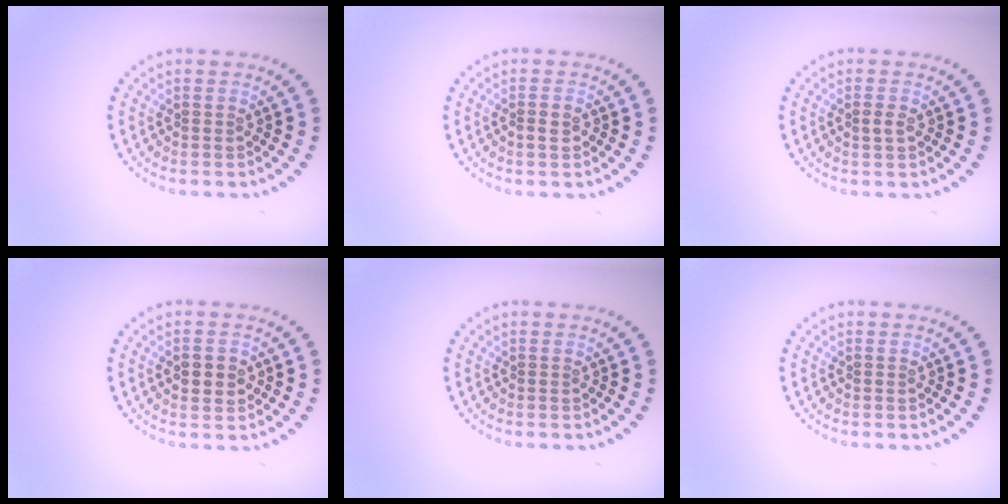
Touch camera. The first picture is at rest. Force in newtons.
{"total": 1.3, "press": 1.3, "slide": 0.4}
{"total": 1.1, "press": 1.0, "slide": 0.2}
{"total": 2.0, "press": 2.0, "slide": 0.2}
{"total": 0.0}
{"total": 0.0}